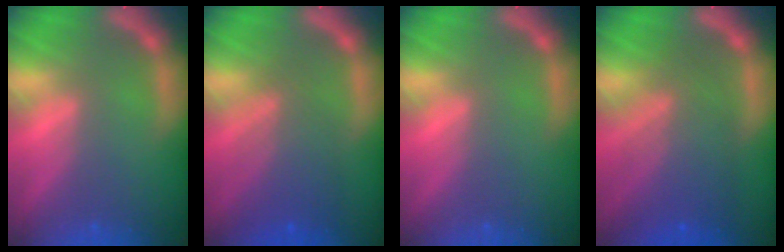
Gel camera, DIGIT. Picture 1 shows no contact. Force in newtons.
{"total": 5.5}
{"total": 0.0}
{"total": 8.0}